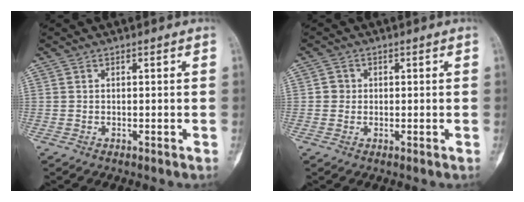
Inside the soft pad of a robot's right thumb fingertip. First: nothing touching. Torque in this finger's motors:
{"motor_torque": [0.23, 0.34, 0.10, -0.20, -0.02]}